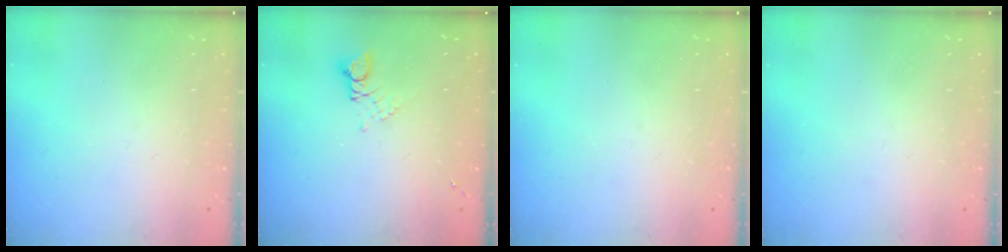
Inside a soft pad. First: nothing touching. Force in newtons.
{"total": 2.8, "press": 2.8, "slide": 0.3}
{"total": 0.0}
{"total": 0.0}